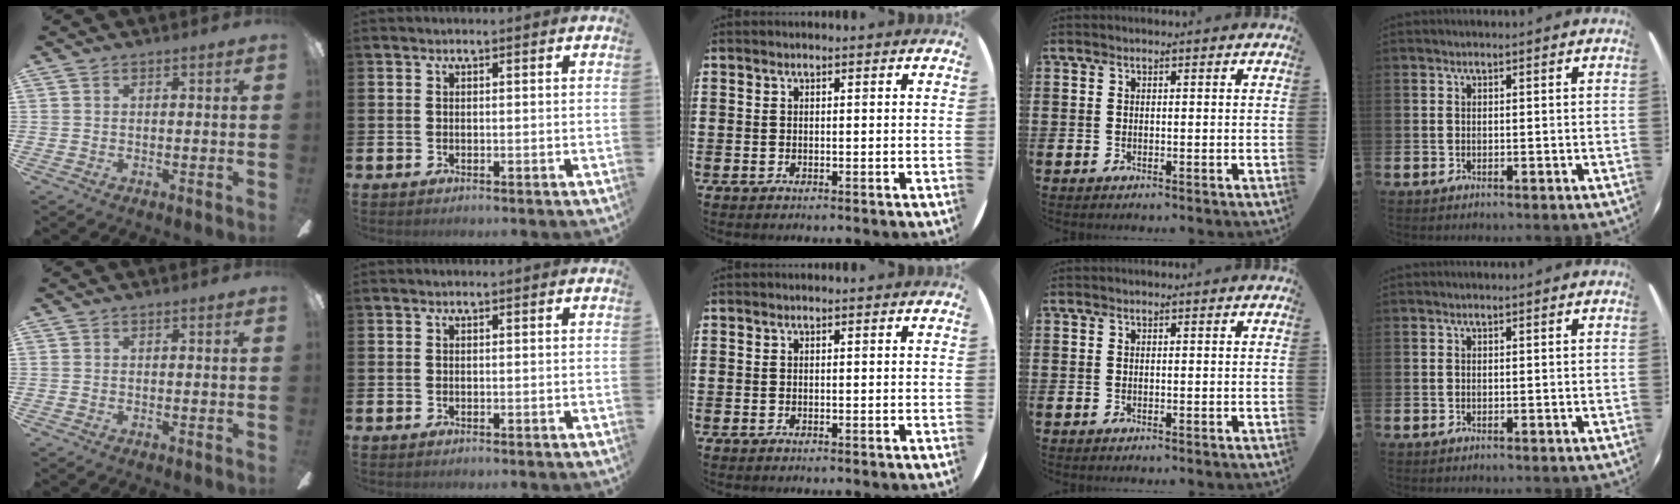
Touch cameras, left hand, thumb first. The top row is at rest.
{}